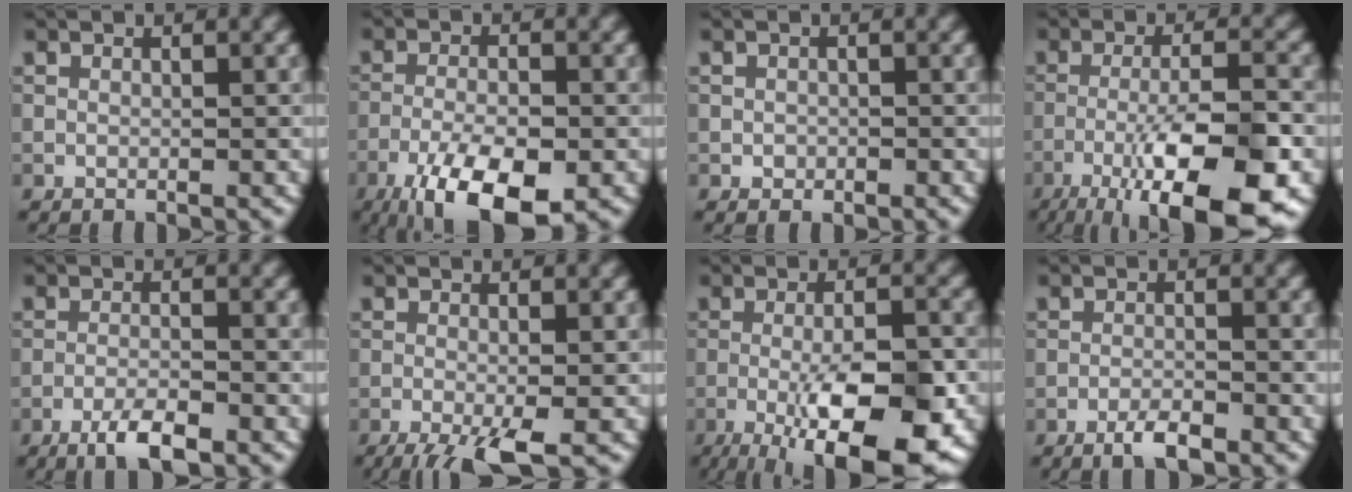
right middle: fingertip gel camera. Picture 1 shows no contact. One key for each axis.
{"total": 9.2, "fx": -5.2, "fy": 3.1, "fz": 6.8, "tx": -0.134, "ty": -0.016, "tz": -0.093}
{"total": 0.7, "fx": -0.2, "fy": 0.6, "fz": 0.2, "tx": 0.000, "ty": -0.004, "tz": -0.005}
{"total": 11.9, "fx": -6.1, "fy": 2.9, "fz": 9.8, "tx": -0.165, "ty": -0.004, "tz": -0.100}
{"total": 3.5, "fx": -2.3, "fy": 0.7, "fz": 2.5, "tx": -0.051, "ty": 0.000, "tz": -0.047}
{"total": 5.2, "fx": -3.0, "fy": 1.0, "fz": 4.1, "tx": -0.065, "ty": -0.005, "tz": -0.056}
{"total": 12.3, "fx": -5.0, "fy": 3.8, "fz": 10.6, "tx": -0.163, "ty": -0.009, "tz": -0.076}
{"total": 2.3, "fx": -1.6, "fy": 0.4, "fz": 1.6, "tx": -0.029, "ty": 0.001, "tz": -0.033}